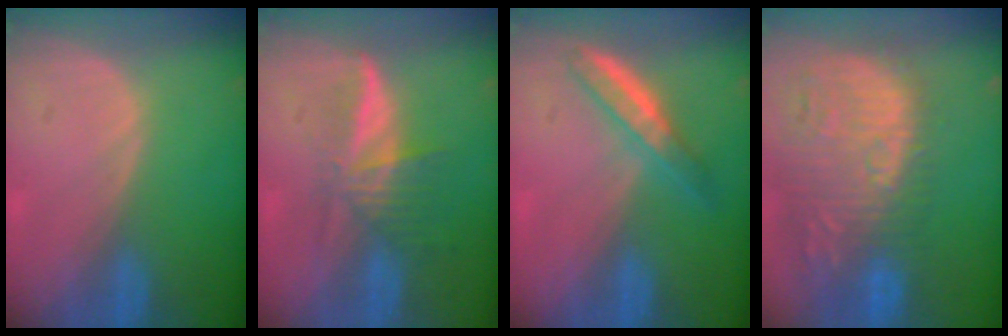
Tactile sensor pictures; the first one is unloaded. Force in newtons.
{"total": 5.8, "press": 5.3, "slide": 2.5}
{"total": 4.9, "press": 4.5, "slide": 1.9}
{"total": 14.1, "press": 12.3, "slide": 6.9}